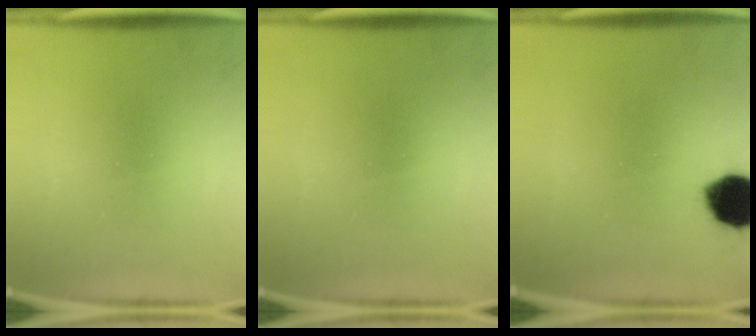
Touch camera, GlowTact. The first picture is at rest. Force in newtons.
{"total": 0.0}
{"total": 13.1}